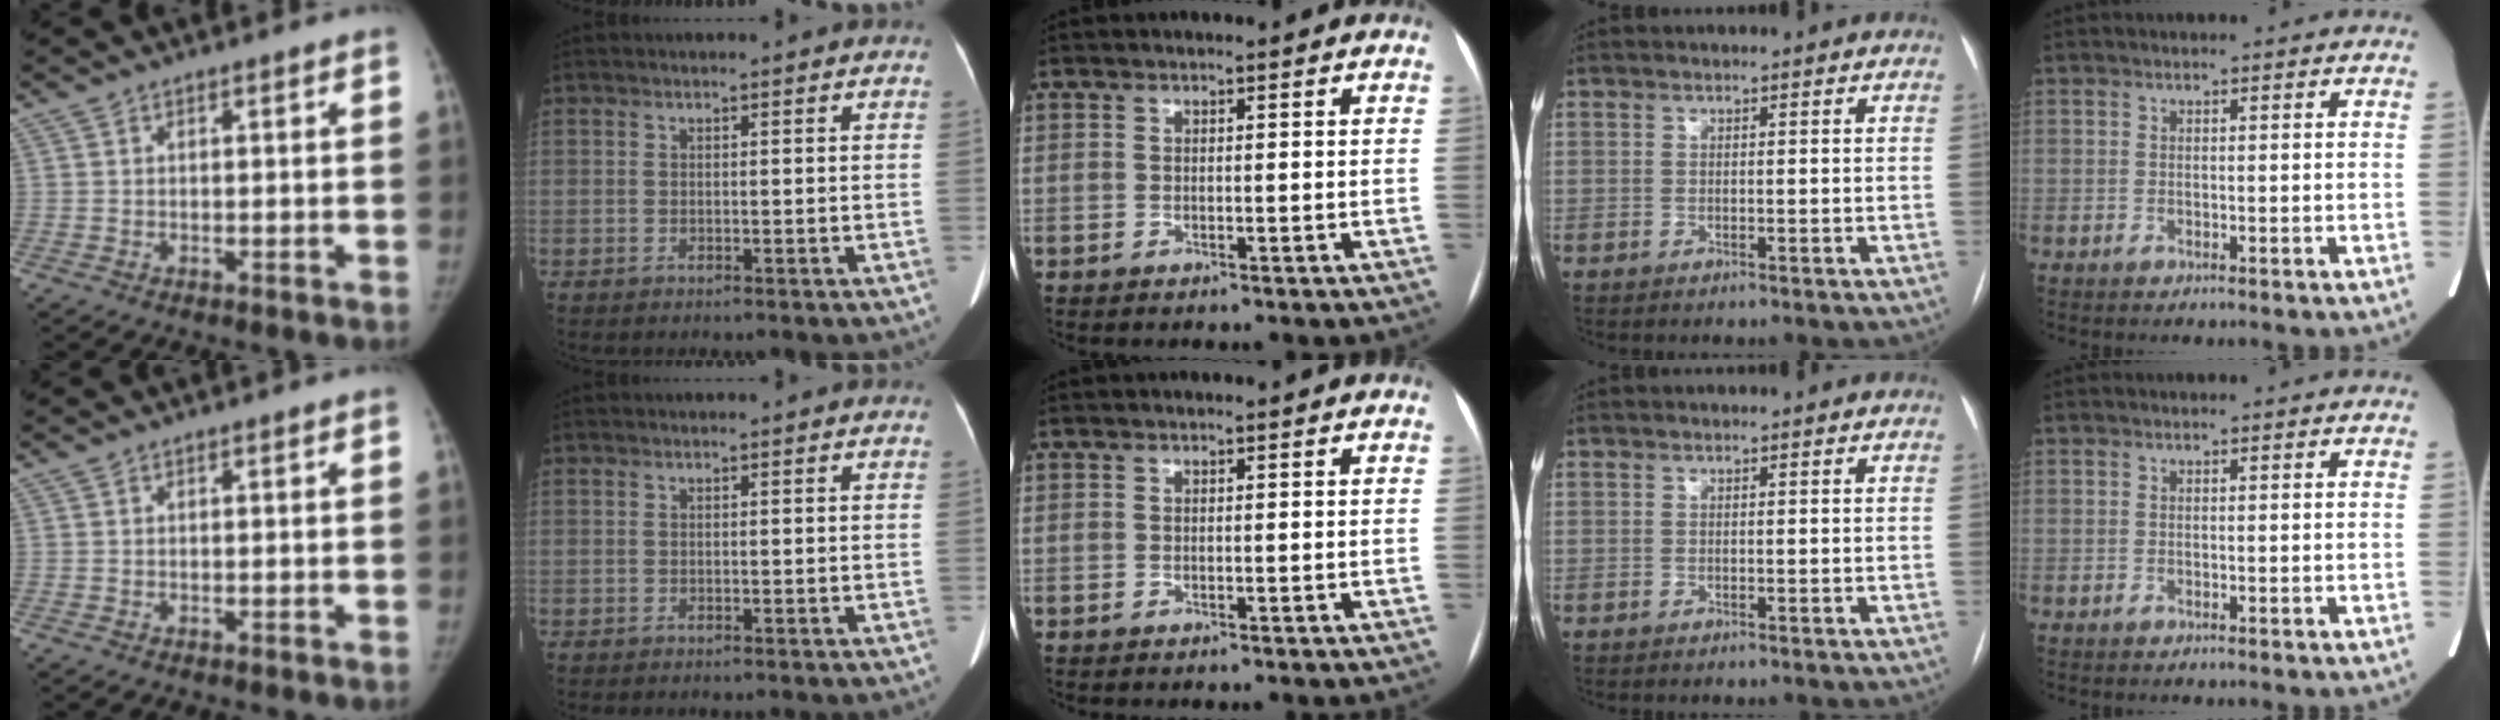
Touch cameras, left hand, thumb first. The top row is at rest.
{}